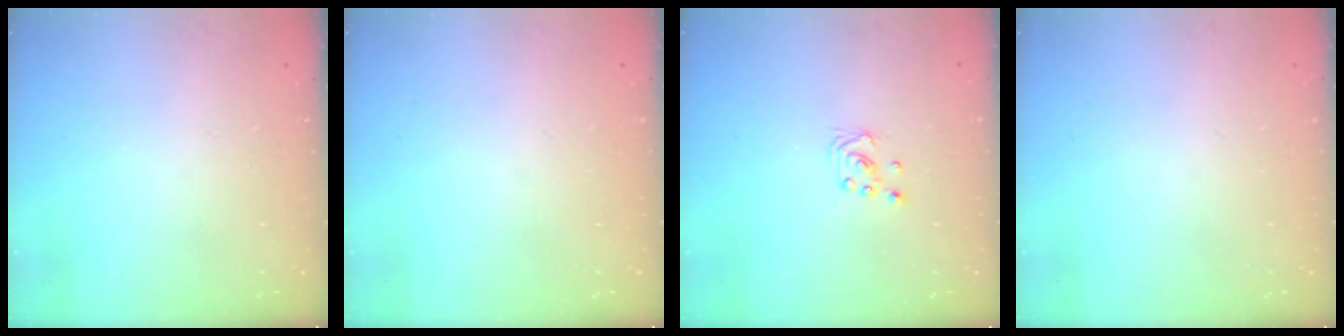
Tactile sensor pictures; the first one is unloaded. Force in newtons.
{"total": 0.0}
{"total": 2.1, "press": 2.1, "slide": 0.2}
{"total": 0.0}